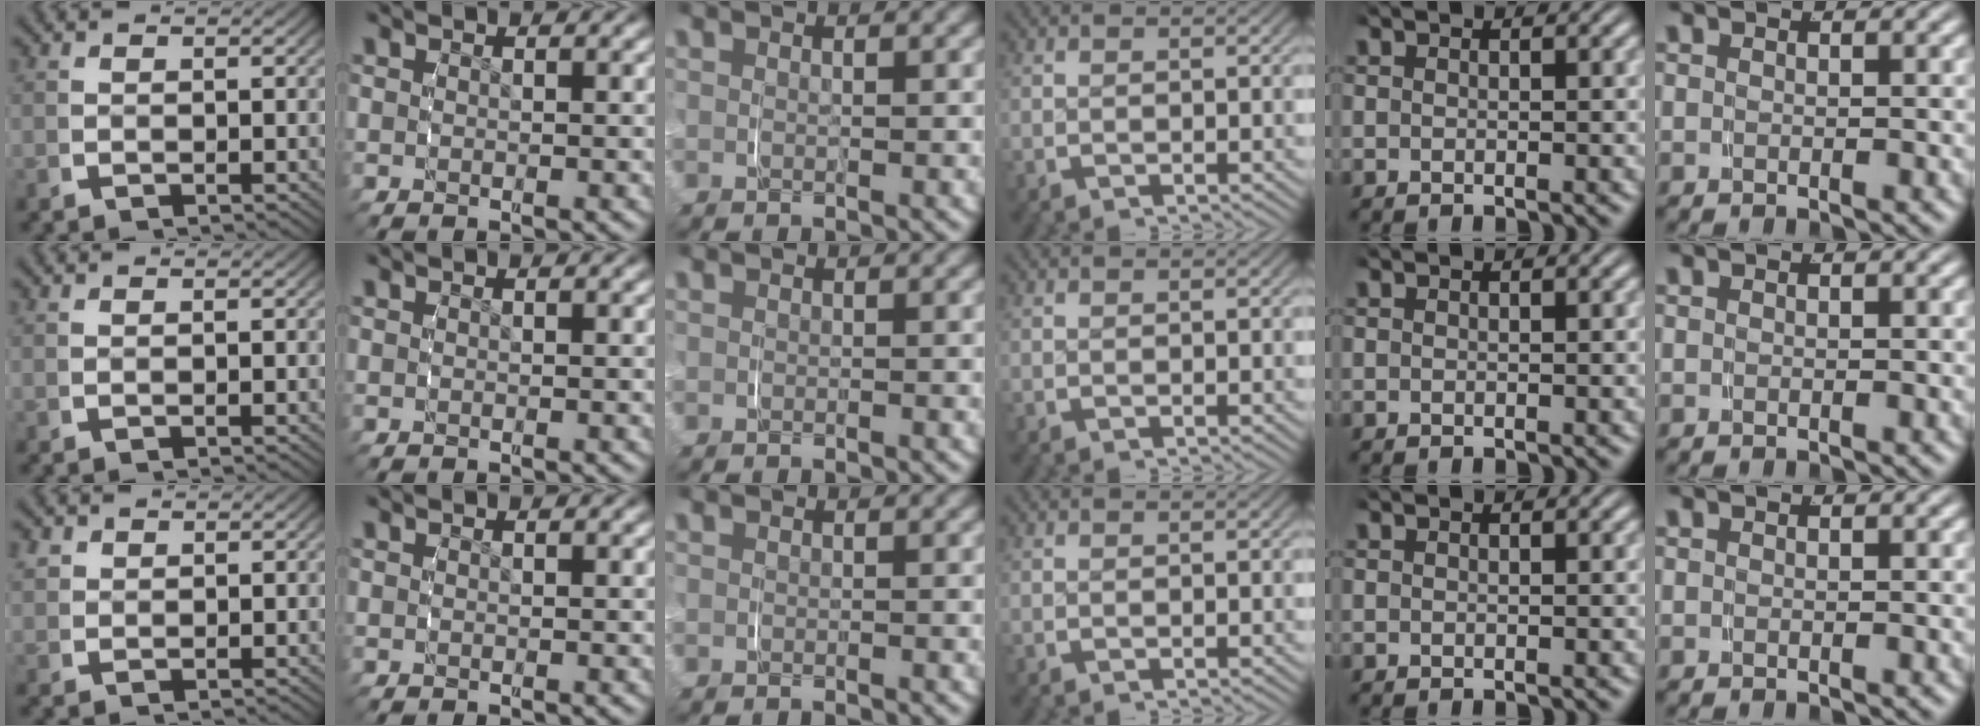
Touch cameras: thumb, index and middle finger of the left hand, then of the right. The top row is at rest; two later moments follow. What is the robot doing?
{"motion": "grasp_and_lifting", "object": "ribbon"}